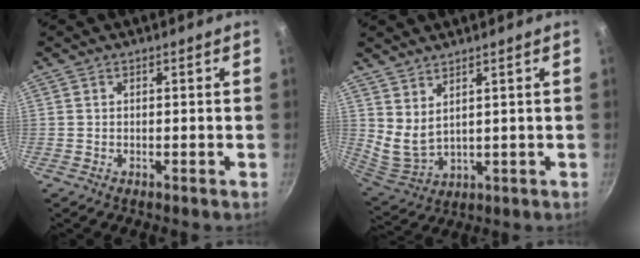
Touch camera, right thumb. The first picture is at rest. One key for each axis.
{"total": 5.9, "fx": 3.6, "fy": 2.6, "fz": 3.9, "tx": -0.064, "ty": -0.042, "tz": 0.080}